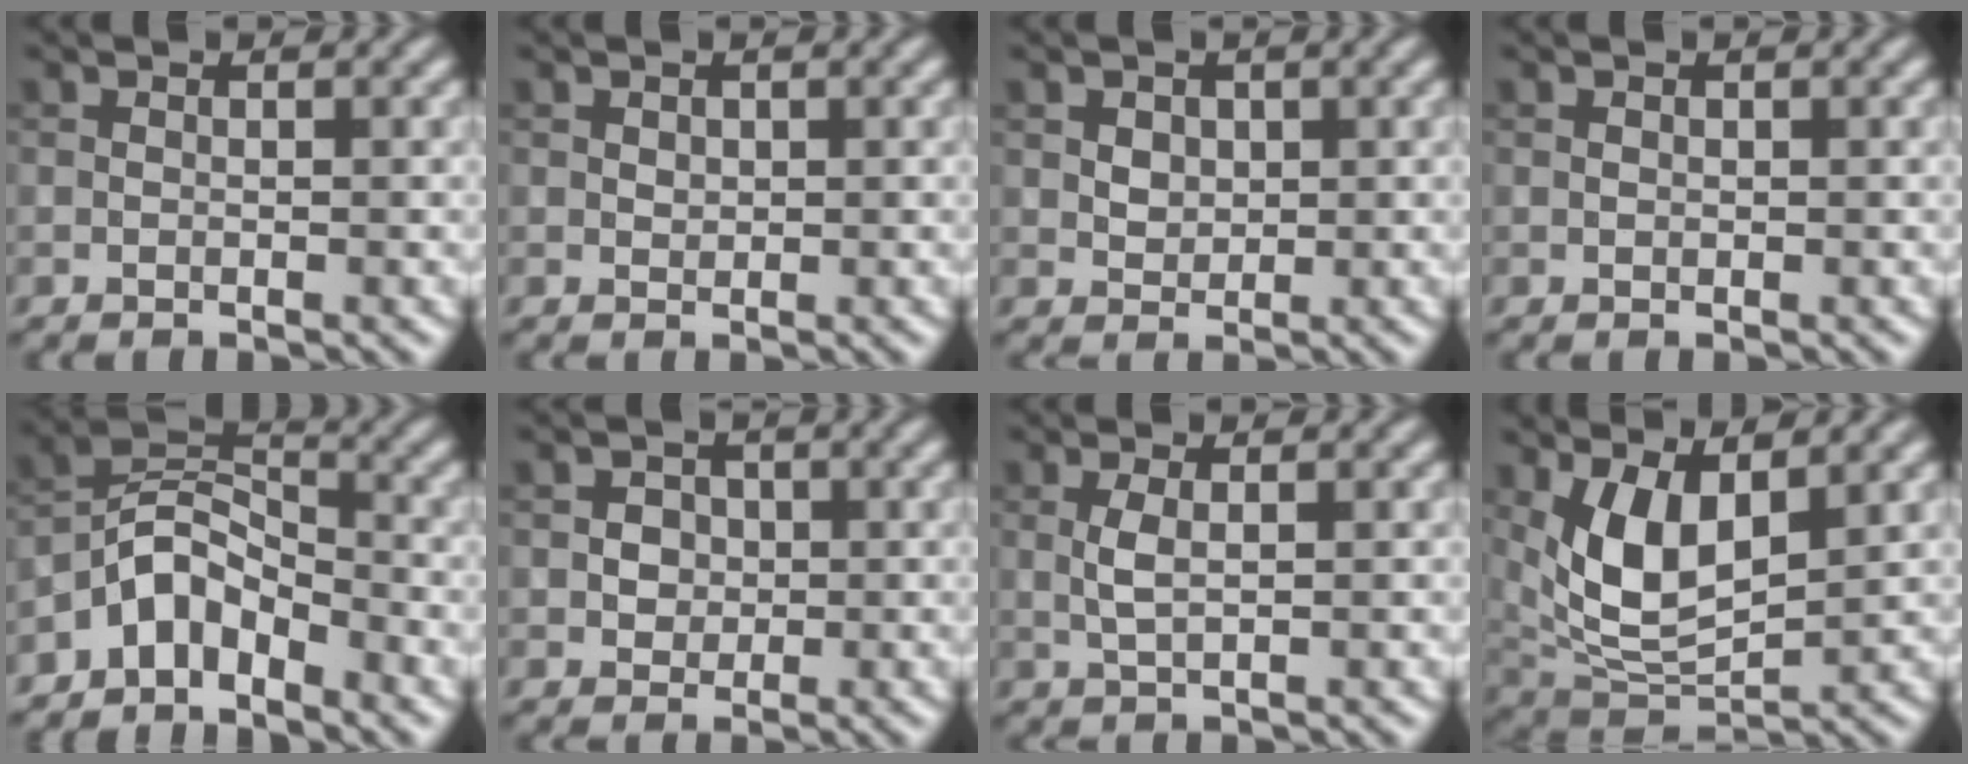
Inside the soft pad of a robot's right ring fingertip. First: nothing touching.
{"total": 0.7, "force": [0.3, 0.5, 0.2], "torque": [-0.005, -0.002, 0.007]}
{"total": 2.3, "force": [1.0, 1.7, 1.1], "torque": [-0.029, 0.005, 0.026]}
{"total": 0.0}
{"total": 4.5, "force": [-3.3, 2.2, 2.2], "torque": [-0.035, 0.012, -0.074]}
{"total": 2.2, "force": [0.3, 2.0, 0.9], "torque": [-0.004, 0.003, 0.003]}
{"total": 1.6, "force": [0.4, 0.5, 1.5], "torque": [-0.037, 0.001, 0.008]}
{"total": 6.3, "force": [1.9, 3.0, 5.2], "torque": [-0.114, -0.013, 0.045]}